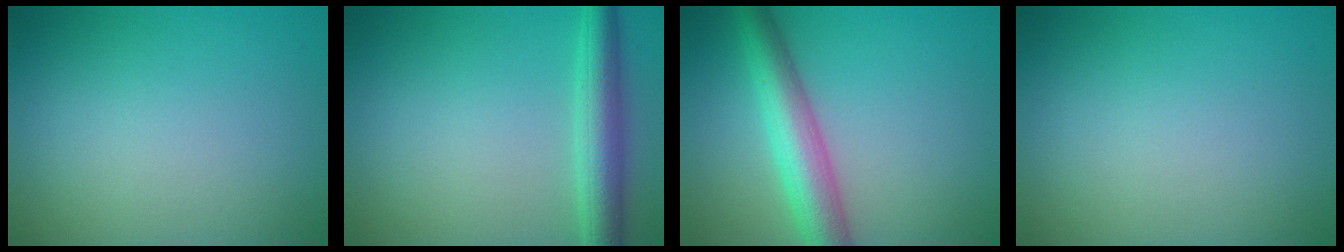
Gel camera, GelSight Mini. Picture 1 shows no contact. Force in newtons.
{"total": 4.3, "press": 4.3, "slide": 0.1}
{"total": 5.6, "press": 5.6, "slide": 0.1}
{"total": 0.0}